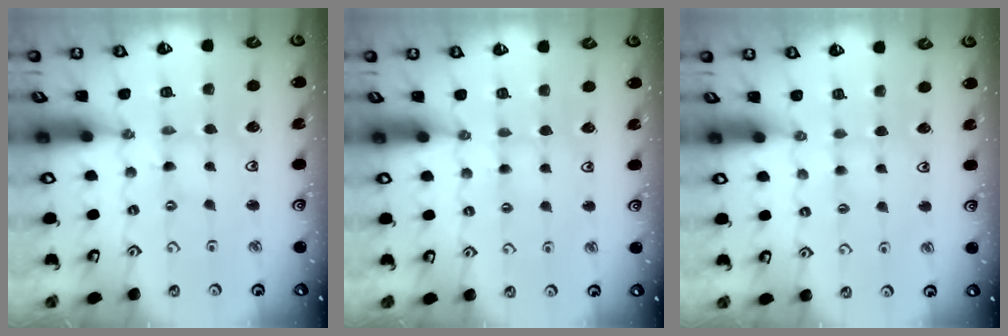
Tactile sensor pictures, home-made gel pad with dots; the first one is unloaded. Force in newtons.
{"total": 2.3, "press": 2.3, "slide": 0.3}
{"total": 1.7, "press": 1.7, "slide": 0.3}